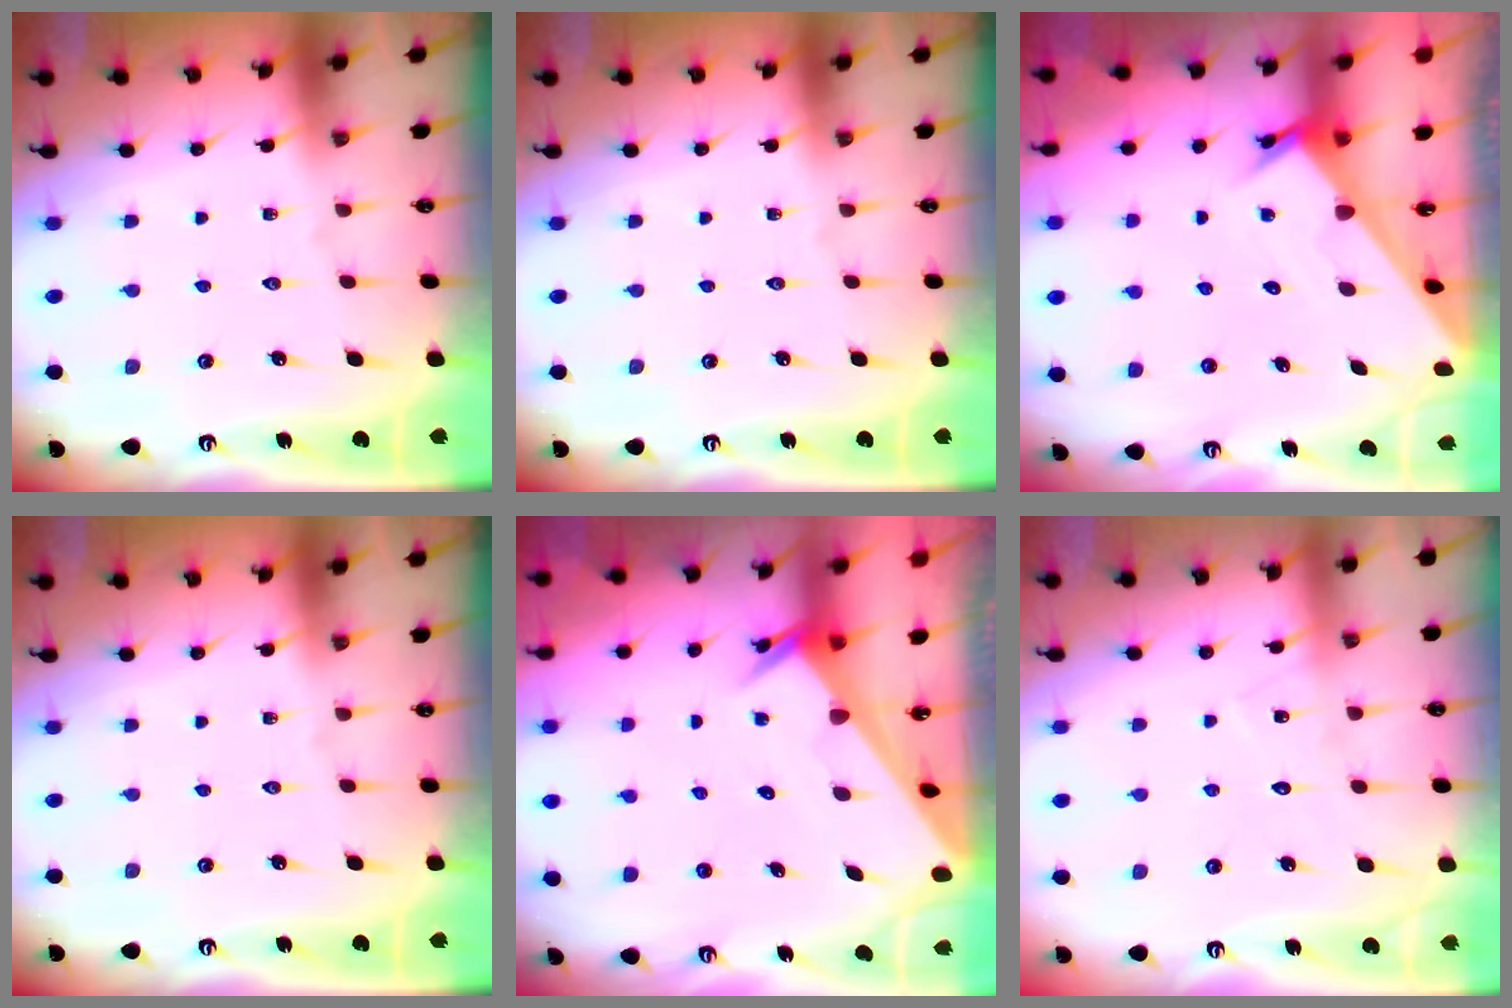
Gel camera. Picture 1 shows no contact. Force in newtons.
{"total": 0.0}
{"total": 2.3, "press": 2.3, "slide": 0.1}
{"total": 0.0}
{"total": 3.1, "press": 3.1, "slide": 0.2}
{"total": 7.5, "press": 7.5, "slide": 0.5}